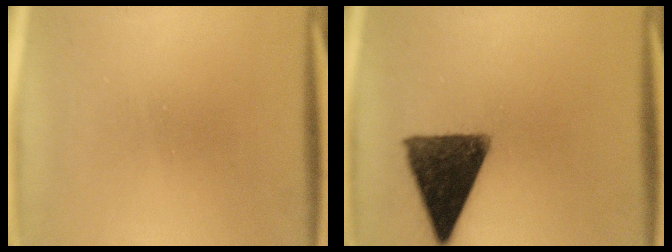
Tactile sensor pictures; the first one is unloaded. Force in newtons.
{"total": 13.5}